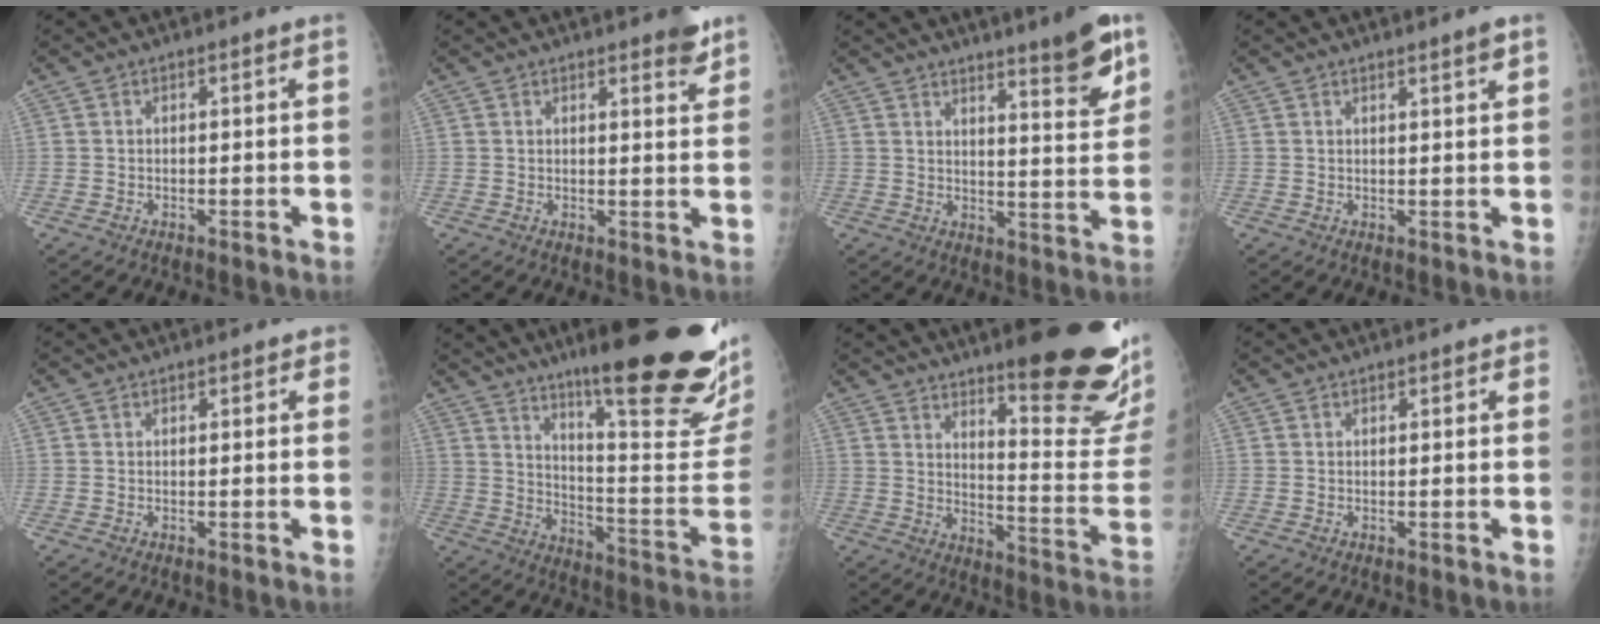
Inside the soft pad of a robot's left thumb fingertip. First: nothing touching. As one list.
[{"total": 3.6, "force": [2.6, 0.9, 2.2], "torque": [-0.016, -0.017, 0.031]}, {"total": 9.4, "force": [6.2, 1.3, 6.9], "torque": [-0.082, -0.047, 0.091]}, {"total": 1.8, "force": [1.3, 0.0, 1.2], "torque": [-0.017, -0.010, 0.020]}, {"total": 1.2, "force": [0.6, 0.8, 0.7], "torque": [0.007, 0.002, 0.002]}, {"total": 29.0, "force": [18.8, 4.8, 21.5], "torque": [-0.254, -0.095, 0.275]}, {"total": 23.5, "force": [15.5, 4.8, 17.0], "torque": [-0.200, -0.109, 0.214]}, {"total": 0.9, "force": [0.4, 0.6, 0.5], "torque": [0.004, 0.001, 0.001]}]